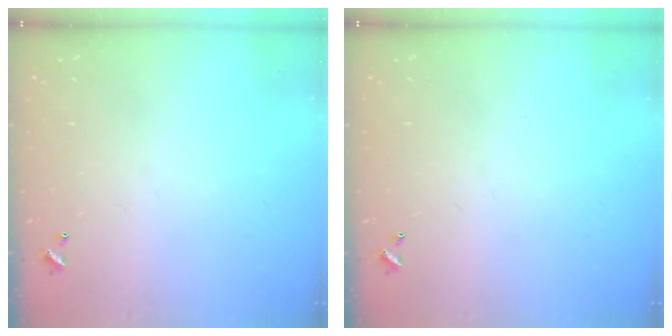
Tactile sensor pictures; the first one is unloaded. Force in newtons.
{"total": 0.0}